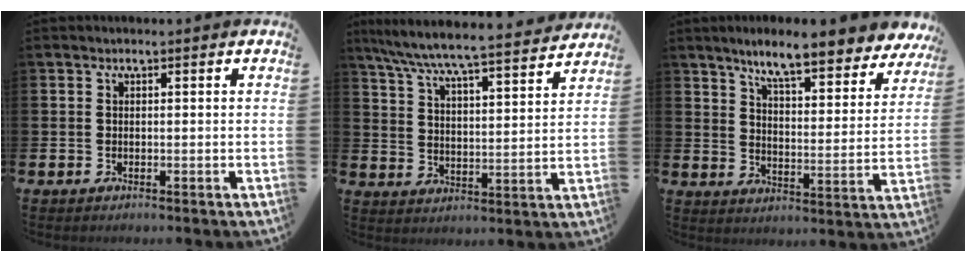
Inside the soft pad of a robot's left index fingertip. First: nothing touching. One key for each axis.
{"total": 7.6, "fx": 7.1, "fy": 0.3, "fz": 2.5, "tx": -0.083, "ty": -0.052, "tz": 0.122}
{"total": 8.5, "fx": 7.6, "fy": 1.1, "fz": 3.8, "tx": -0.089, "ty": -0.046, "tz": 0.129}